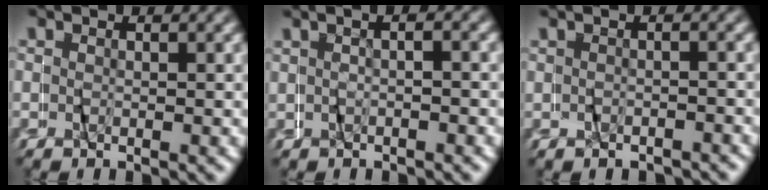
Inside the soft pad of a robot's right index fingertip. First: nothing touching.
{"total": 0.6, "force": [-0.3, -0.2, 0.4], "torque": [-0.011, 0.011, -0.009]}
{"total": 1.0, "force": [-0.7, 0.5, 0.4], "torque": [-0.015, 0.001, -0.011]}